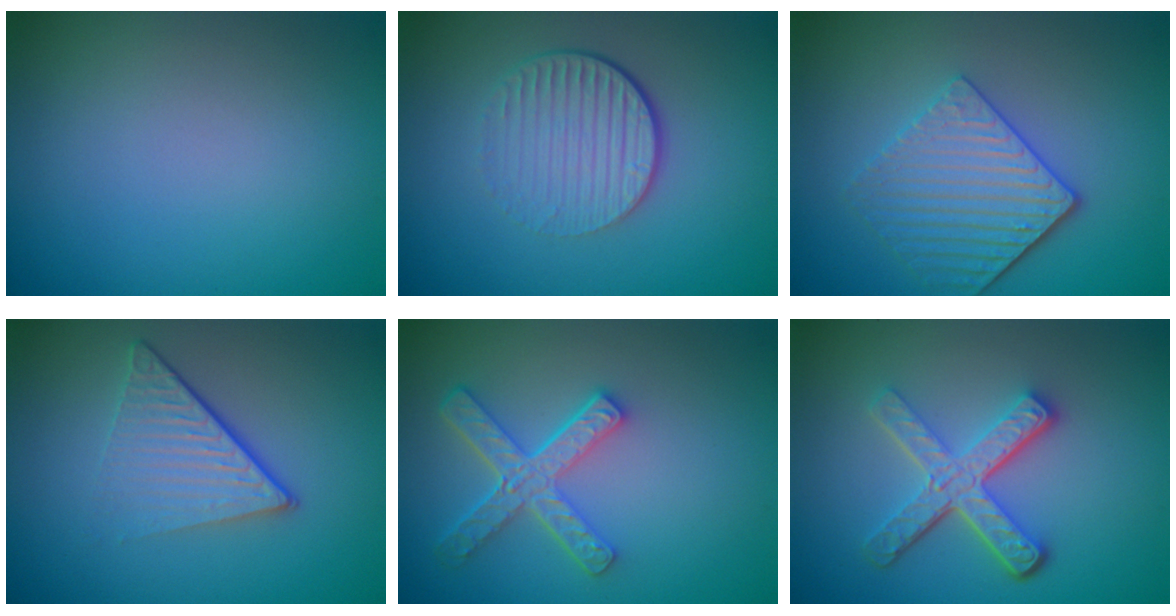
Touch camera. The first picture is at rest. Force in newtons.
{"total": 4.7, "press": 2.9, "slide": 3.7}
{"total": 4.1, "press": 3.5, "slide": 2.2}
{"total": 5.0, "press": 3.0, "slide": 4.0}
{"total": 4.5, "press": 3.3, "slide": 3.1}
{"total": 5.0, "press": 3.6, "slide": 3.4}